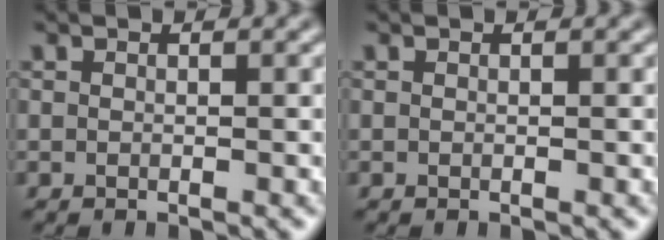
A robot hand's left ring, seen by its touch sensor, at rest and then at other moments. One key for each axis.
{"total": 0.0}